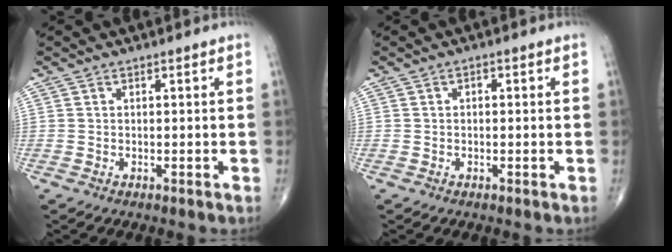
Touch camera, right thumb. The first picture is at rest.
{"total": 0.9, "force": [0.1, 0.6, 0.7], "torque": [-0.005, 0.003, -0.002]}